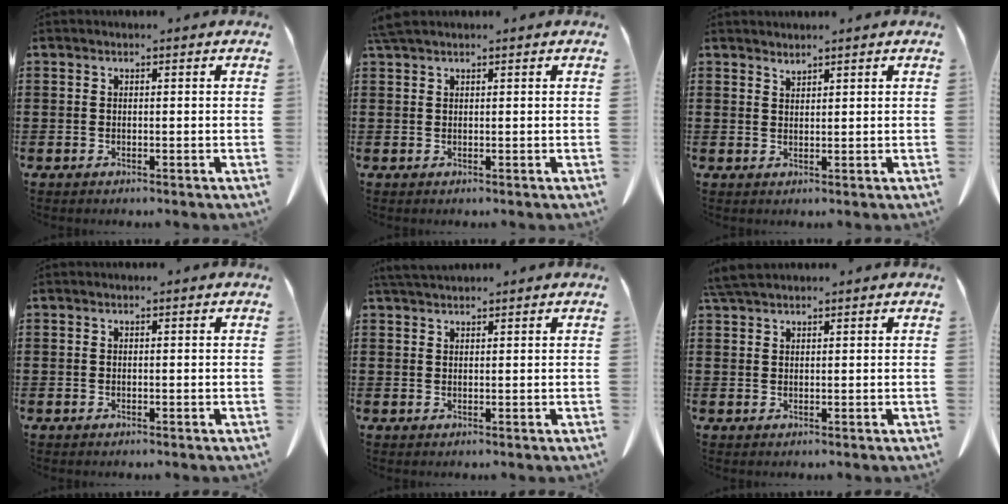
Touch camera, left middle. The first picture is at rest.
{"total": 1.7, "force": [1.4, 0.1, 0.9], "torque": [-0.022, -0.002, 0.028]}
{"total": 1.4, "force": [1.4, -0.1, 0.0], "torque": [-0.004, -0.004, 0.030]}
{"total": 0.0}
{"total": 1.9, "force": [1.8, 0.3, 0.6], "torque": [-0.017, -0.001, 0.037]}
{"total": 3.1, "force": [2.7, 0.5, 1.4], "torque": [-0.037, -0.001, 0.054]}